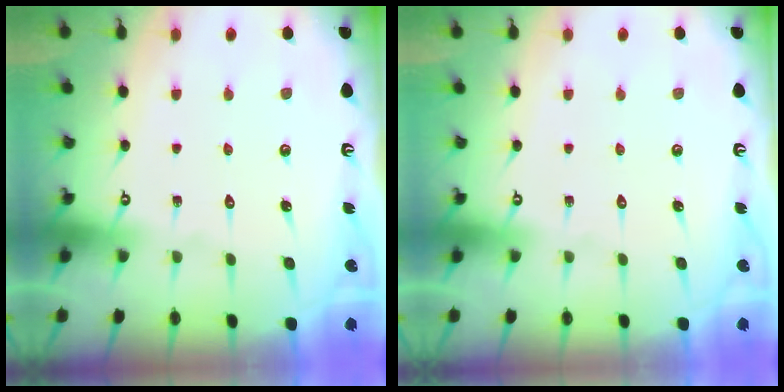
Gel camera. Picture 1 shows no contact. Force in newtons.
{"total": 0.0}